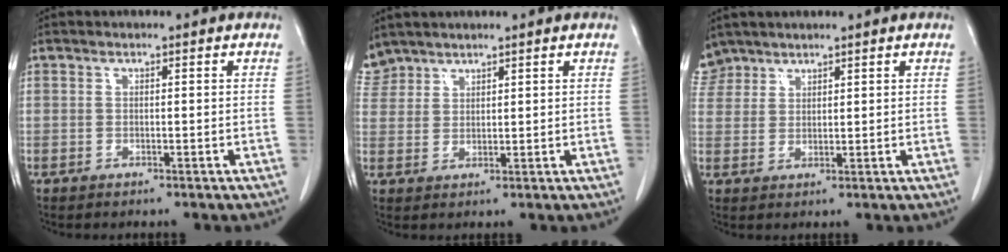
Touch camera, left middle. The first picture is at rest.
{"total": 4.2, "force": [3.9, 1.7, -0.1], "torque": [-0.001, 0.014, 0.084]}
{"total": 4.5, "force": [3.9, 2.4, -0.2], "torque": [0.006, 0.012, 0.081]}